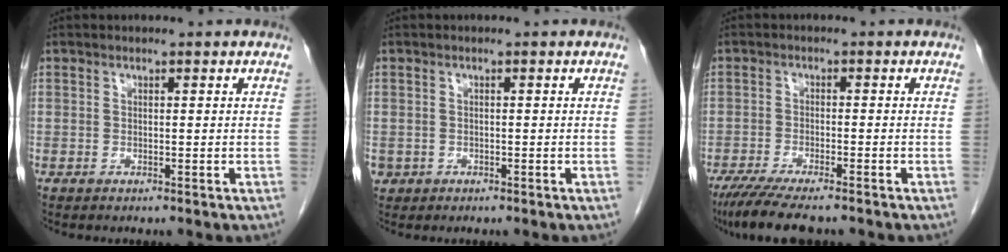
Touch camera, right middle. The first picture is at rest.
{"total": 1.4, "force": [-0.5, 1.3, 0.3], "torque": [-0.003, 0.004, -0.002]}
{"total": 9.1, "force": [-7.4, 1.2, 5.1], "torque": [-0.082, -0.020, -0.118]}